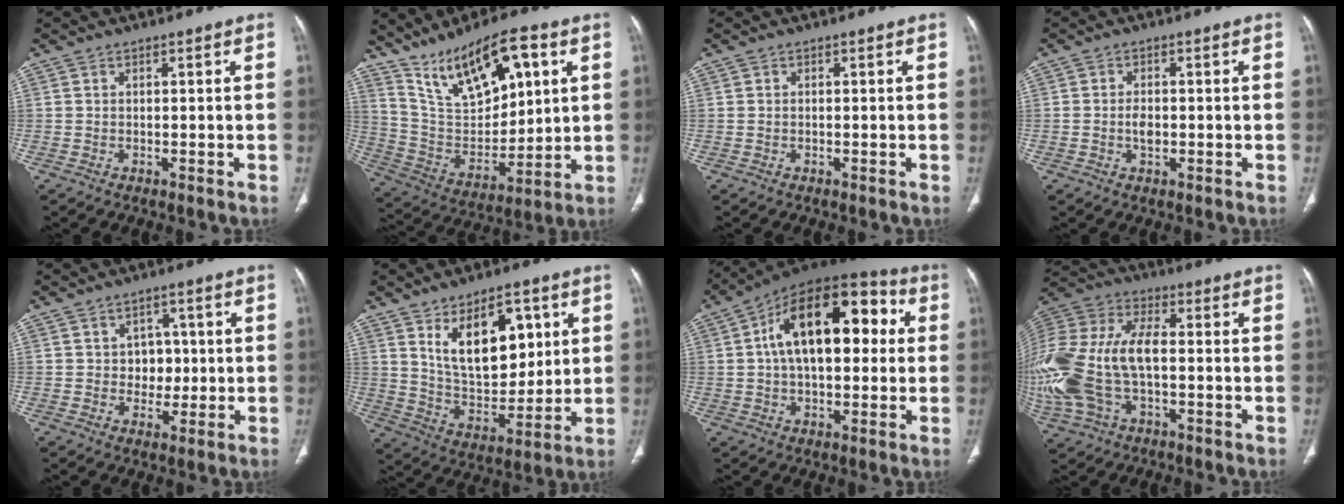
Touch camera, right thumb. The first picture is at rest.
{"total": 19.7, "force": [9.9, 8.7, 14.7], "torque": [-0.213, -0.032, 0.194]}
{"total": 0.0}
{"total": 2.4, "force": [-0.3, 1.4, 1.9], "torque": [-0.032, 0.001, -0.007]}
{"total": 5.4, "force": [0.5, 4.3, 3.2], "torque": [-0.008, 0.001, 0.009]}
{"total": 16.8, "force": [6.9, 9.1, 12.4], "torque": [-0.153, -0.039, 0.136]}
{"total": 21.5, "force": [3.9, 11.6, 17.7], "torque": [-0.250, 0.035, 0.048]}
{"total": 24.7, "force": [-2.7, 14.1, 20.1], "torque": [-0.497, 0.014, -0.040]}